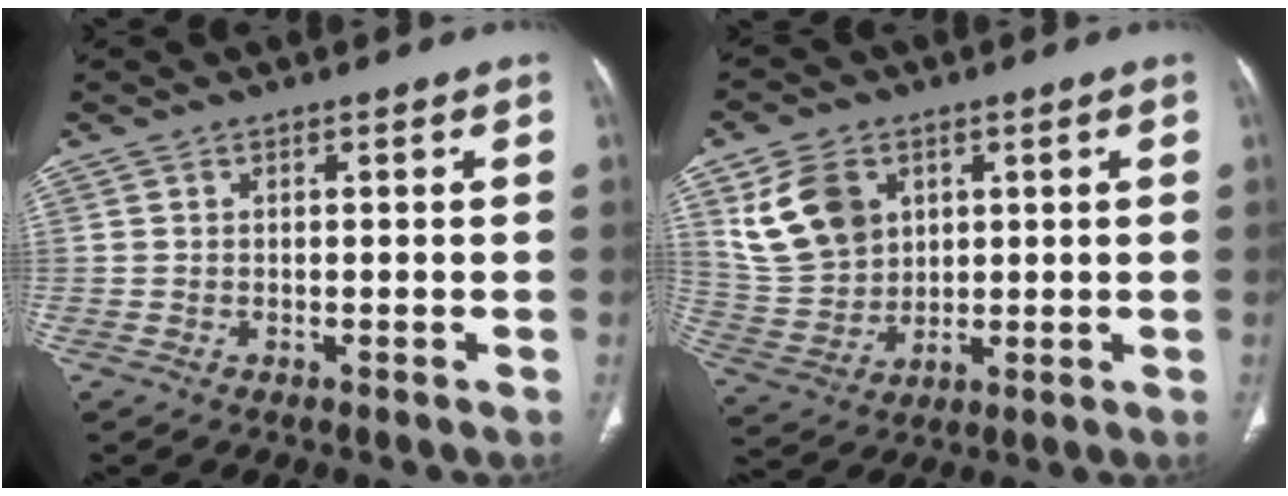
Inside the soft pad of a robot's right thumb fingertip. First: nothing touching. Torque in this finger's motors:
{"motor_torque": [0.75, 0.86, 0.31, -0.21, 0.11]}